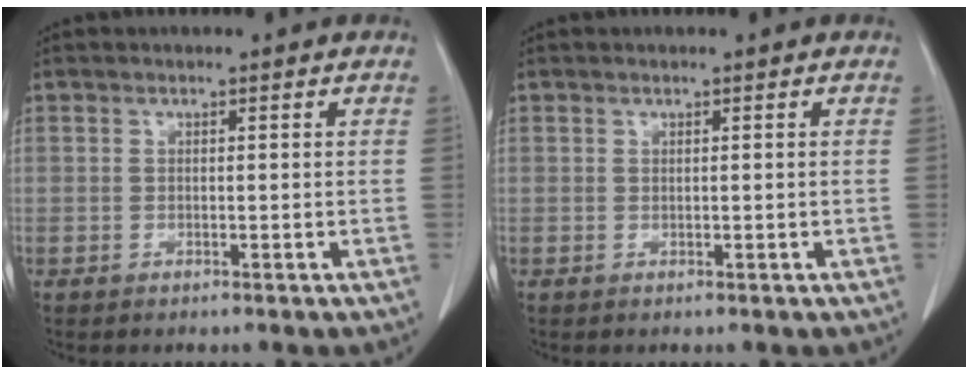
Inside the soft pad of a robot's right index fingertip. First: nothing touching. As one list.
[{"total": 0.0}]